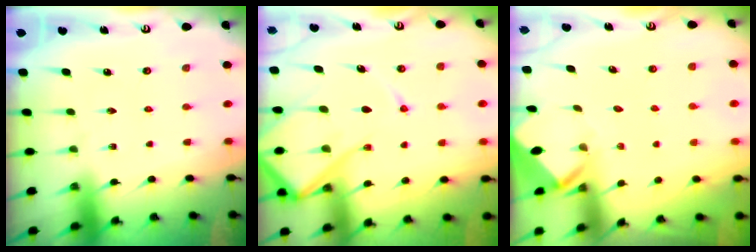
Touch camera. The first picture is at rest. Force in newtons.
{"total": 13.4, "press": 13.3, "slide": 1.5}
{"total": 3.5, "press": 3.5, "slide": 0.2}